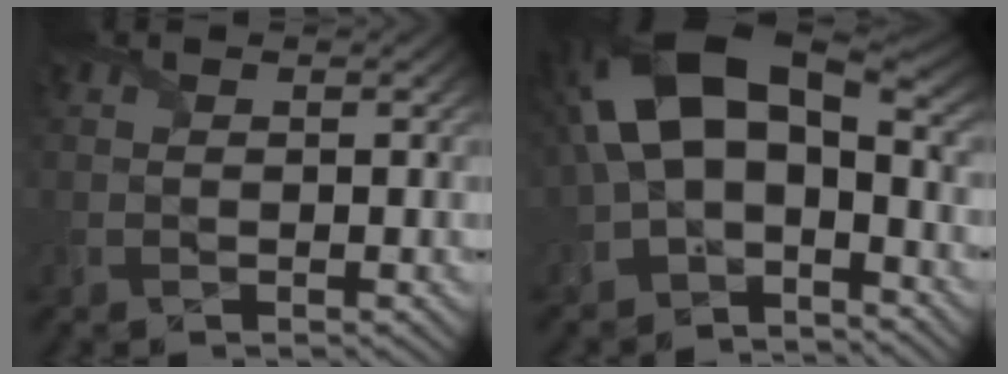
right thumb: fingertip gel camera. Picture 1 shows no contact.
{"total": 15.2, "force": [-0.4, 8.7, 12.5], "torque": [-0.240, 0.007, -0.017]}